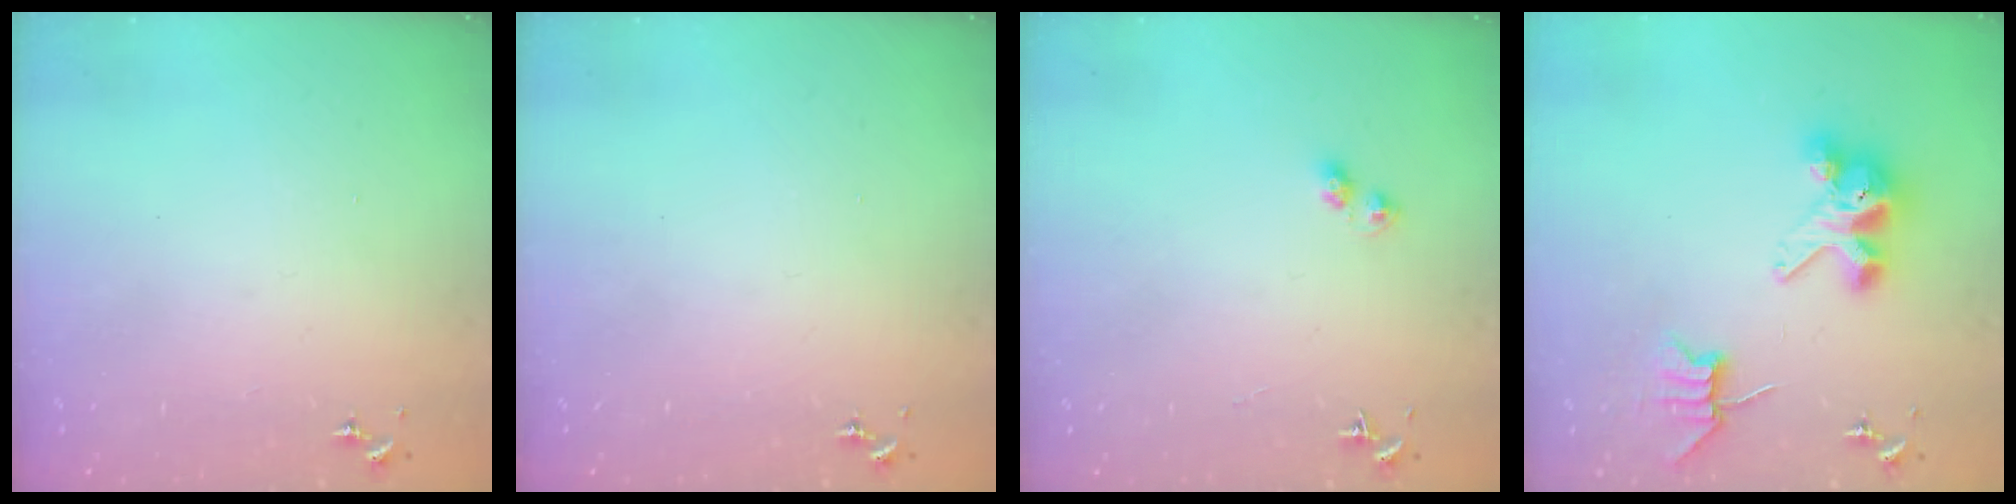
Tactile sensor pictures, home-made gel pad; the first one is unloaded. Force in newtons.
{"total": 0.0}
{"total": 2.9, "press": 2.9, "slide": 0.5}
{"total": 10.5, "press": 10.4, "slide": 1.0}